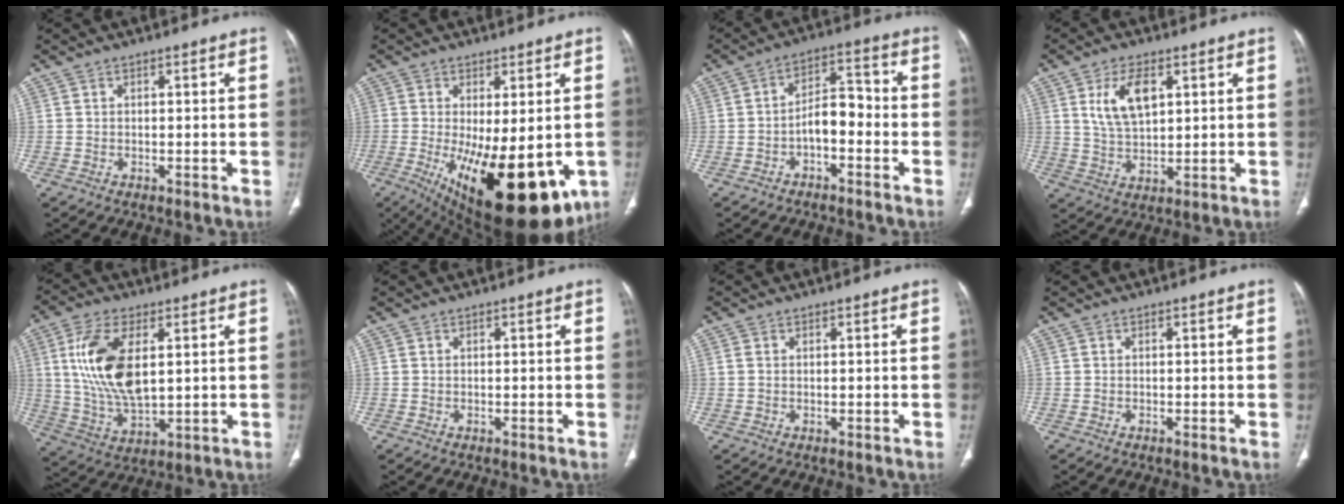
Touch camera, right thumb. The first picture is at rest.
{"total": 21.9, "force": [-6.5, 8.7, 19.0], "torque": [-0.251, -0.032, -0.071]}
{"total": 6.7, "force": [-2.3, 3.6, 5.1], "torque": [-0.072, 0.042, -0.045]}
{"total": 8.9, "force": [3.2, 4.5, 6.9], "torque": [-0.123, -0.011, 0.067]}
{"total": 14.9, "force": [3.4, 7.3, 12.6], "torque": [-0.252, -0.016, 0.072]}
{"total": 0.0}
{"total": 0.7, "force": [0.1, 0.5, 0.5], "torque": [-0.014, 0.004, 0.005]}
{"total": 0.0}